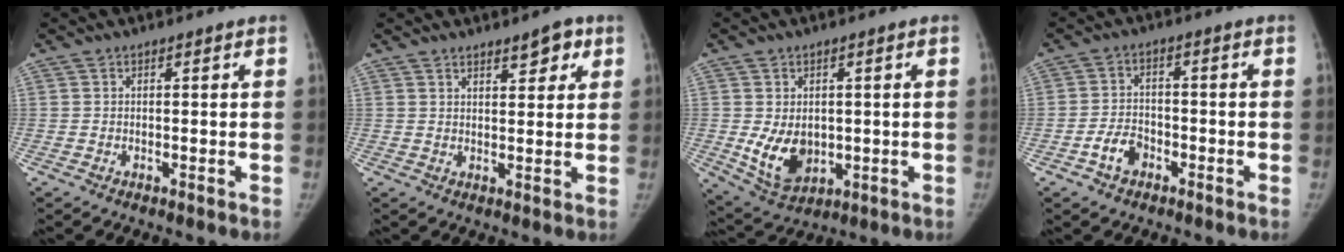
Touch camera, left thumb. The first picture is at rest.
{"total": 4.5, "force": [2.8, 1.8, 3.0], "torque": [-0.025, -0.015, 0.038]}
{"total": 8.7, "force": [-0.5, 6.3, 6.0], "torque": [-0.082, -0.014, 0.013]}
{"total": 5.0, "force": [-2.6, 3.4, 2.5], "torque": [-0.036, 0.024, -0.047]}